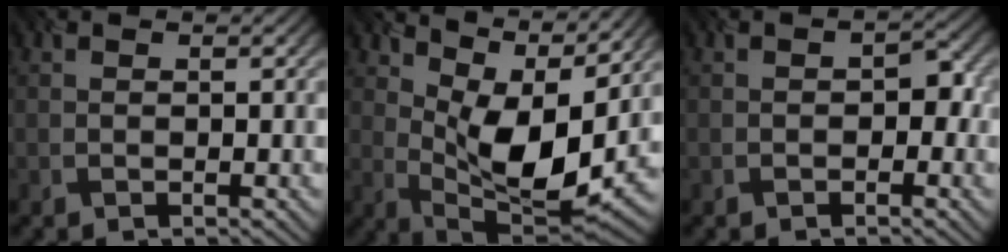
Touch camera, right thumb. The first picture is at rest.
{"total": 12.3, "force": [5.0, 5.1, 10.0], "torque": [-0.201, -0.007, 0.107]}
{"total": 1.7, "force": [-0.8, 1.1, 0.9], "torque": [-0.012, 0.007, -0.007]}